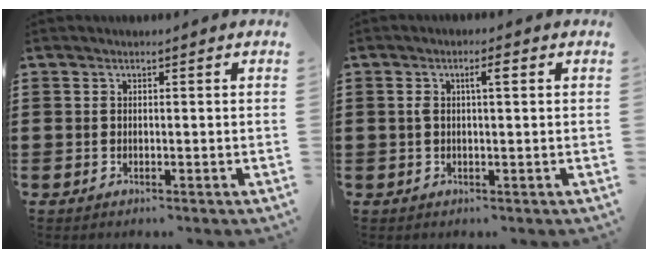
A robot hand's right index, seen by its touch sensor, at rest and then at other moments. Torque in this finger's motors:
{"motor_torque": [0.25, -0.16, 0.08, 0.05]}